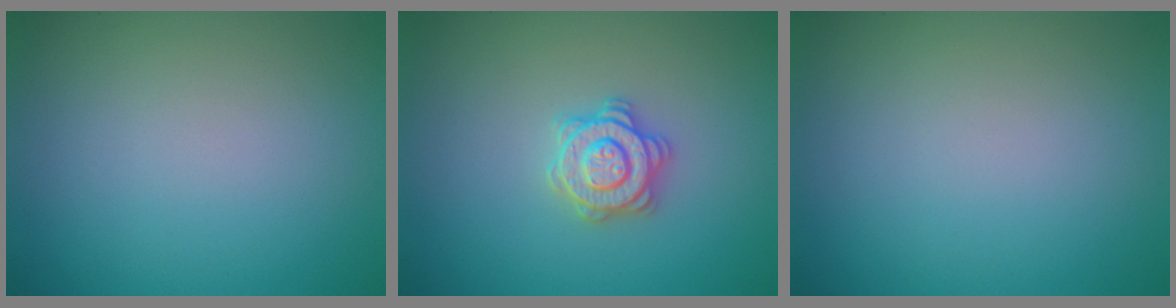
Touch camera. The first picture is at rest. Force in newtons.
{"total": 2.9, "press": 2.8, "slide": 0.6}
{"total": 0.0}